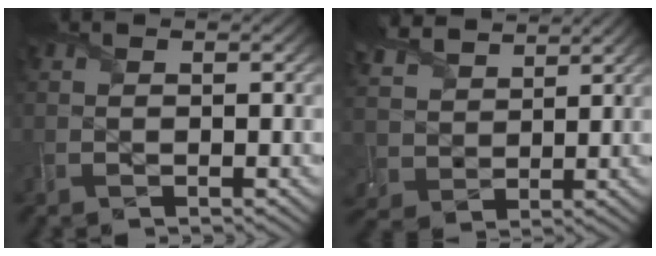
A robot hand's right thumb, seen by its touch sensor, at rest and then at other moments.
{"total": 7.6, "force": [5.3, 4.5, 3.2], "torque": [-0.103, 0.016, 0.101]}